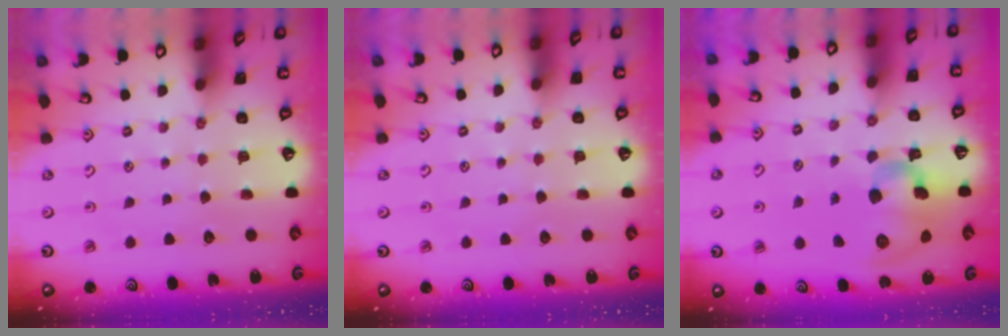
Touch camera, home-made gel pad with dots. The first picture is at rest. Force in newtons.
{"total": 0.0}
{"total": 14.7, "press": 14.5, "slide": 2.2}